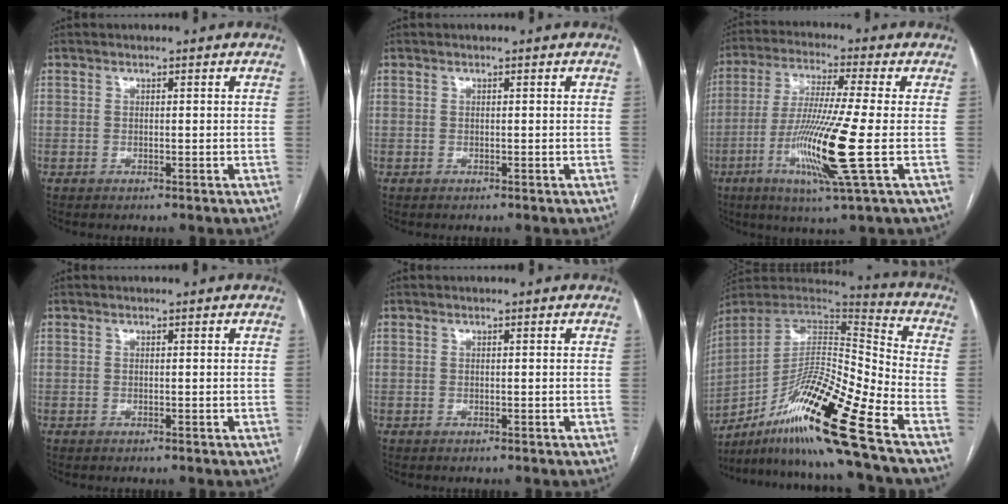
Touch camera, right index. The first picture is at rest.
{"total": 0.0}
{"total": 14.4, "force": [-3.9, -1.1, 13.8], "torque": [-0.278, -0.025, -0.077]}
{"total": 0.0}
{"total": 0.0}
{"total": 20.9, "force": [-13.2, -0.7, 16.2], "torque": [-0.303, -0.012, -0.240]}